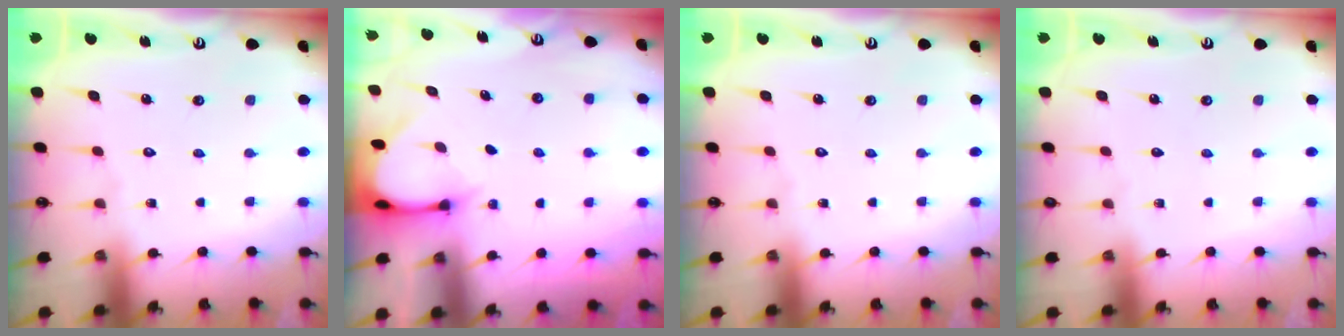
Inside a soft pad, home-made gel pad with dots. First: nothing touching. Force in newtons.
{"total": 3.1, "press": 3.1, "slide": 0.2}
{"total": 0.0}
{"total": 0.0}